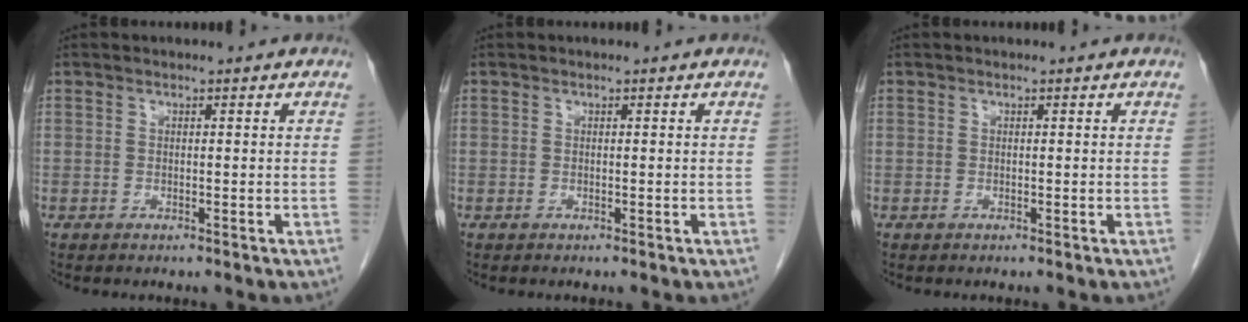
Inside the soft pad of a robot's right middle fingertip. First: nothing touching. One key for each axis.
{"total": 0.0}
{"total": 0.0}